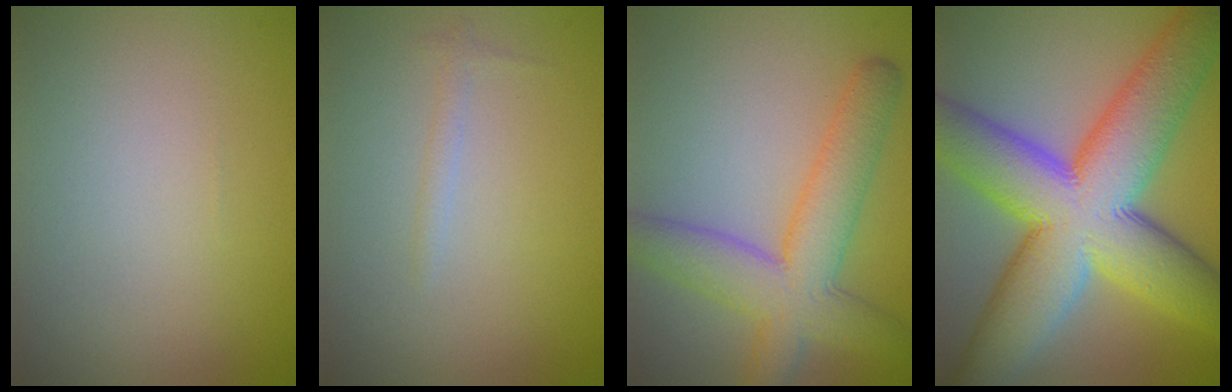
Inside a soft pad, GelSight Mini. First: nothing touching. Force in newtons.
{"total": 0.8, "press": 0.8, "slide": 0.0}
{"total": 6.6, "press": 6.6, "slide": 0.2}
{"total": 15.4, "press": 15.4, "slide": 0.6}